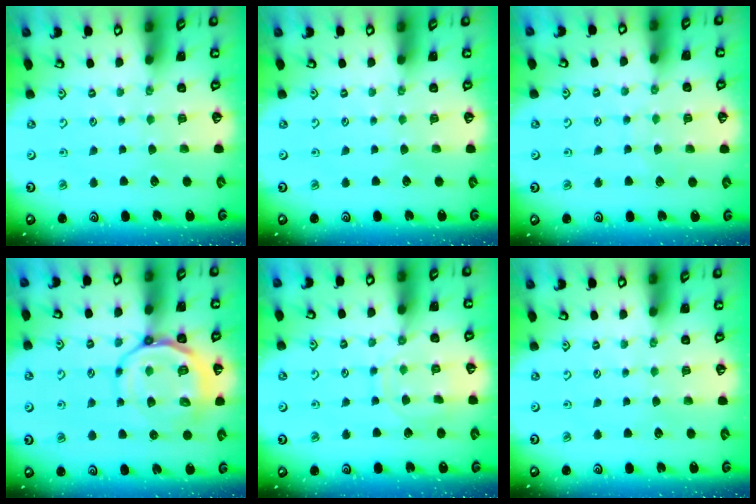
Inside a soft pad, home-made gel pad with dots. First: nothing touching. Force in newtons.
{"total": 0.0}
{"total": 4.0, "press": 3.9, "slide": 0.5}
{"total": 12.4, "press": 12.1, "slide": 2.3}
{"total": 9.9, "press": 9.9, "slide": 0.6}
{"total": 0.0}